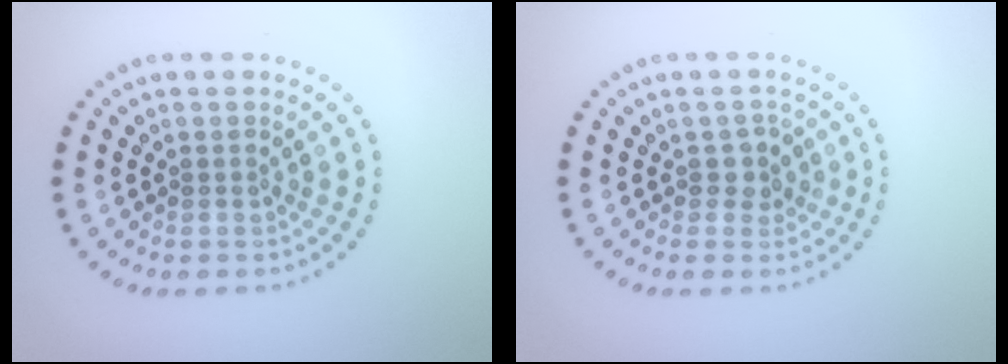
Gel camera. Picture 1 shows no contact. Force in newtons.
{"total": 1.6, "press": 1.4, "slide": 0.8}